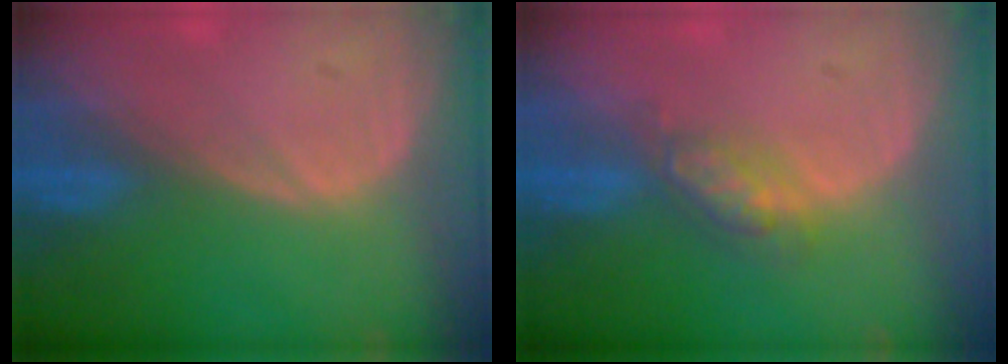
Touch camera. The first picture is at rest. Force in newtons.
{"total": 4.7, "press": 4.1, "slide": 2.2}